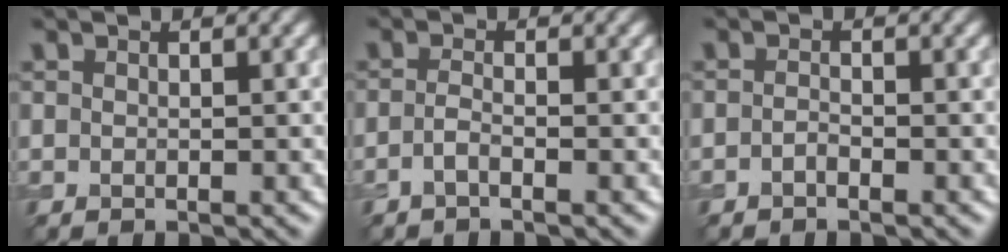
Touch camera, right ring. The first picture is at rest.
{"total": 1.3, "force": [-0.7, 0.3, 1.0], "torque": [-0.022, 0.001, -0.018]}
{"total": 0.8, "force": [-0.5, 0.2, 0.5], "torque": [-0.012, 0.000, -0.011]}